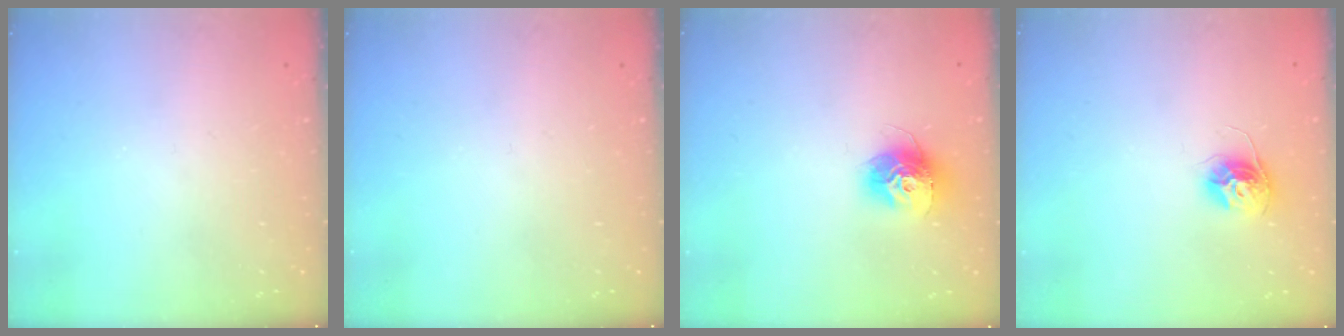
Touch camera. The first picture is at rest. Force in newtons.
{"total": 0.0}
{"total": 12.6, "press": 12.6, "slide": 1.1}
{"total": 10.8, "press": 10.8, "slide": 0.8}